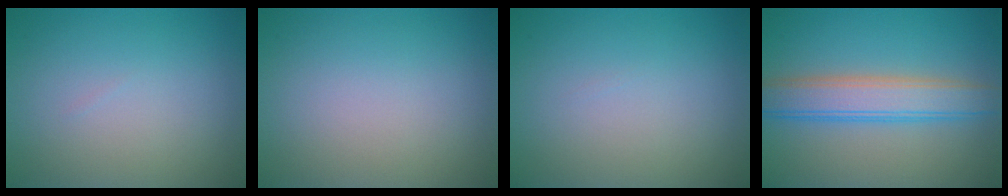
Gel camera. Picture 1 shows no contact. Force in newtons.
{"total": 0.0}
{"total": 0.0}
{"total": 5.4, "press": 5.4, "slide": 0.2}